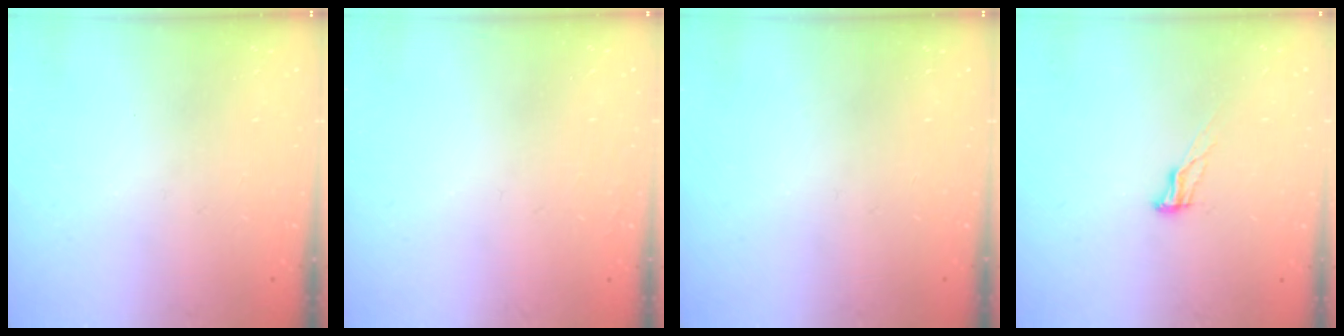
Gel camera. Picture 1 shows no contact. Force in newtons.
{"total": 1.5, "press": 1.5, "slide": 0.1}
{"total": 0.0}
{"total": 6.9, "press": 6.9, "slide": 0.9}